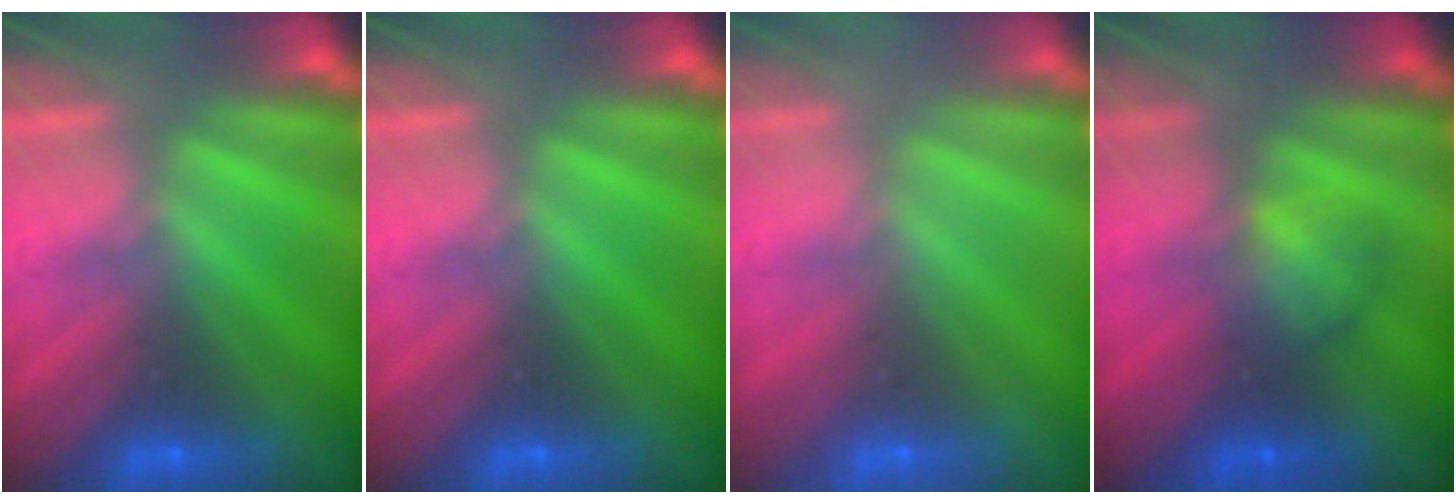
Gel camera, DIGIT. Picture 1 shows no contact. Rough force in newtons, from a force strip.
{"total": 0.0}
{"total": 3.8}
{"total": 1.9}